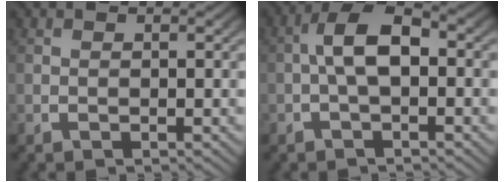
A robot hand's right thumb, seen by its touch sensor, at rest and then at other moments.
{"total": 5.7, "force": [0.1, 3.1, 4.8], "torque": [-0.088, 0.002, -0.003]}